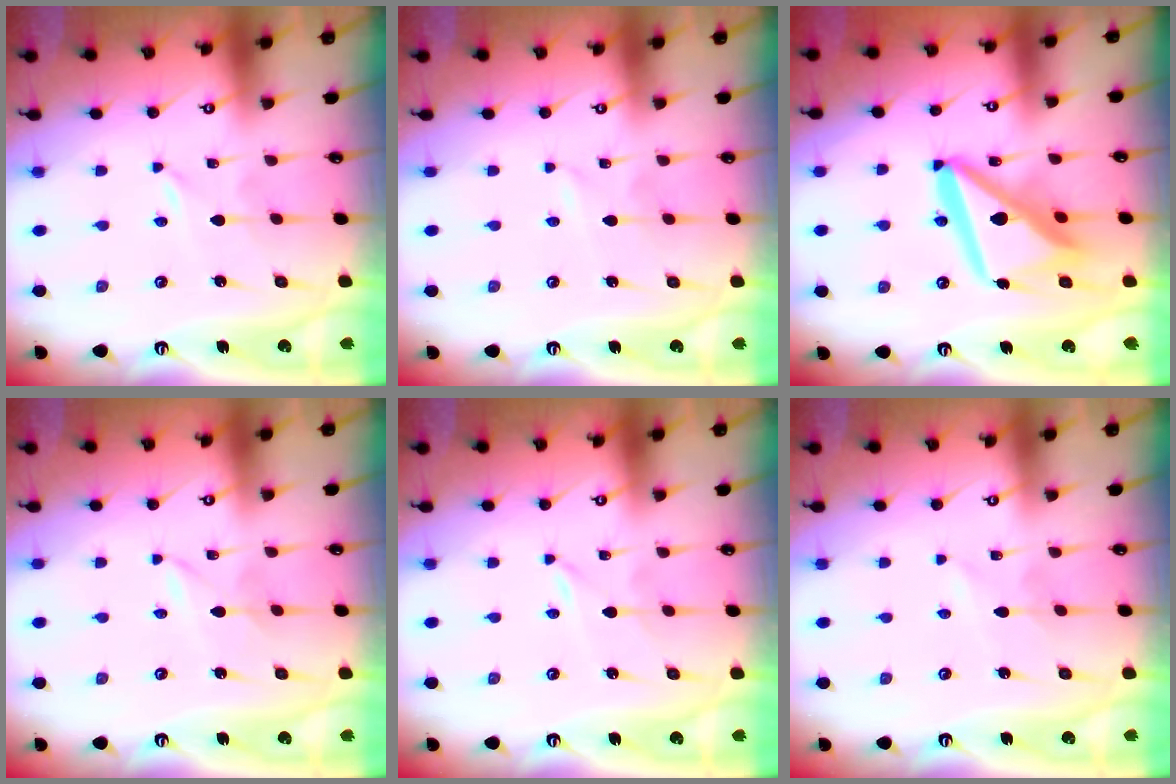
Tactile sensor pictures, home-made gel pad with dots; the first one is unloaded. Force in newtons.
{"total": 0.0}
{"total": 15.7, "press": 15.6, "slide": 1.2}
{"total": 1.2, "press": 1.2, "slide": 0.1}
{"total": 0.0}
{"total": 0.8, "press": 0.8, "slide": 0.1}